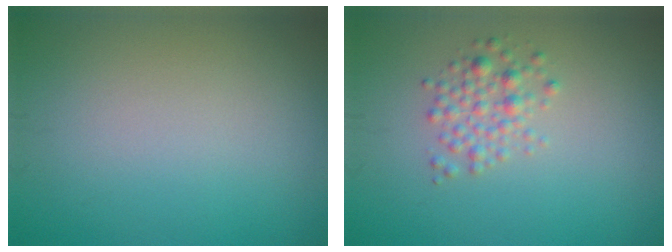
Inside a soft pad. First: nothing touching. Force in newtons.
{"total": 2.1, "press": 2.1, "slide": 0.2}